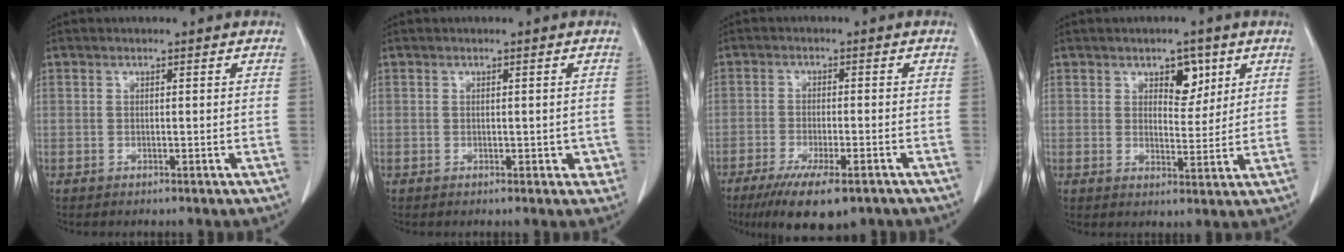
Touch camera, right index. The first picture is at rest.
{"total": 2.1, "force": [-0.5, 1.4, 1.5], "torque": [-0.007, 0.006, -0.004]}
{"total": 10.6, "force": [-7.3, 2.3, 7.3], "torque": [-0.113, -0.021, -0.110]}
{"total": 4.7, "force": [2.4, 2.6, 3.1], "torque": [-0.038, 0.002, 0.037]}